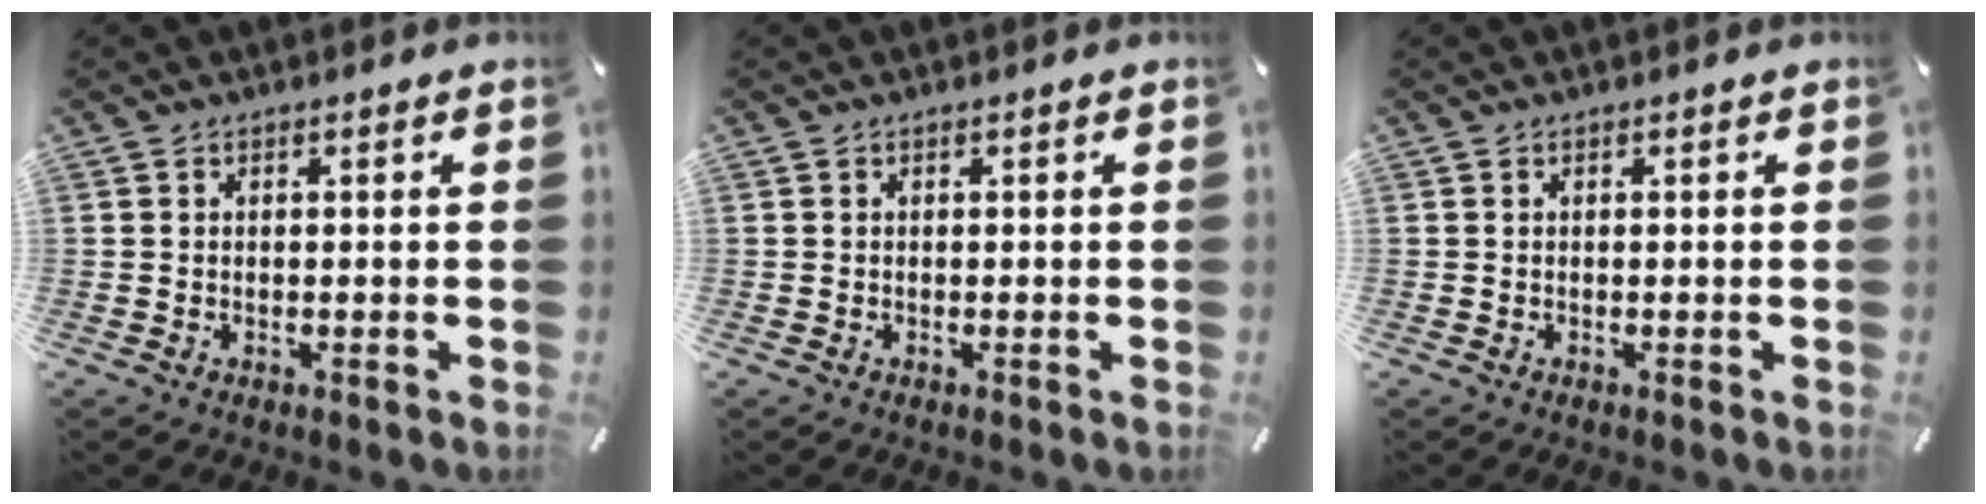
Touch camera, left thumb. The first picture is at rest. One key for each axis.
{"total": 0.0}
{"total": 0.0}